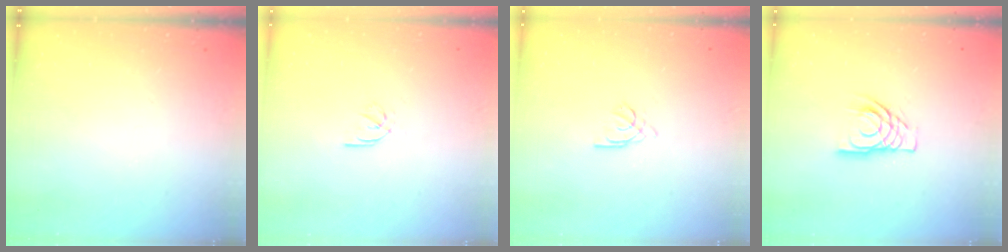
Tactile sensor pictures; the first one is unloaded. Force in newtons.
{"total": 2.5, "press": 2.4, "slide": 0.5}
{"total": 2.2, "press": 2.2, "slide": 0.6}
{"total": 11.3, "press": 11.1, "slide": 1.6}